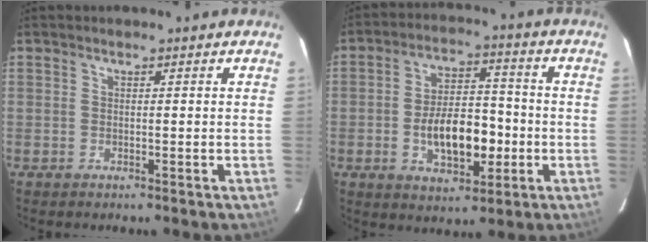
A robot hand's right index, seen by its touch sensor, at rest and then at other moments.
{"total": 12.2, "force": [-3.0, 6.3, 9.9], "torque": [-0.182, 0.015, -0.037]}